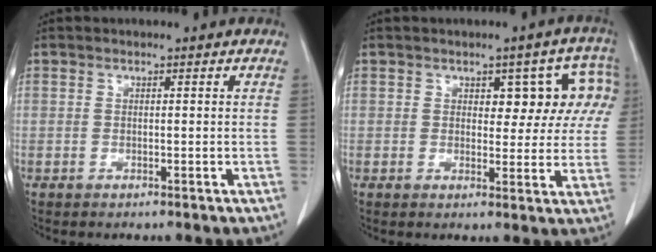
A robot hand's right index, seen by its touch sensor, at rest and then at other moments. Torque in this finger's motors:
{"motor_torque": [0.48, 0.47, 0.13, 0.01]}